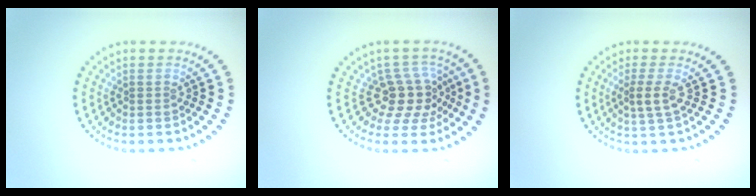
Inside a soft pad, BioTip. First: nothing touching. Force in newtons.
{"total": 3.7, "press": 2.7, "slide": 2.4}
{"total": 1.9, "press": 1.6, "slide": 1.0}